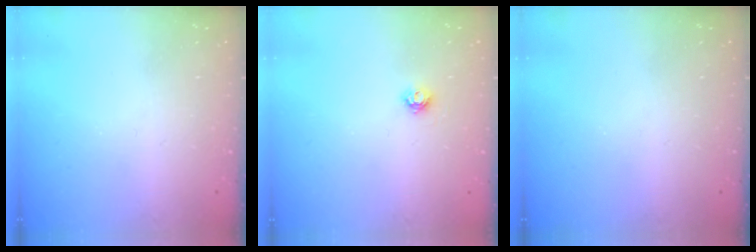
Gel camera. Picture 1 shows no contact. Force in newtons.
{"total": 4.3, "press": 4.3, "slide": 0.6}
{"total": 0.0}